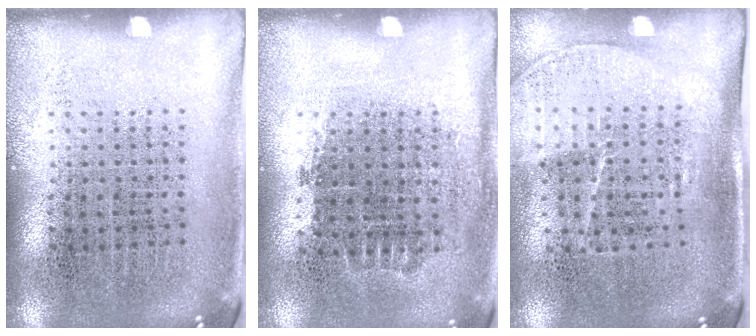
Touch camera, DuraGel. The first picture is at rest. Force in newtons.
{"total": 0.7, "press": 0.6, "slide": 0.3}
{"total": 1.6, "press": 1.4, "slide": 0.9}